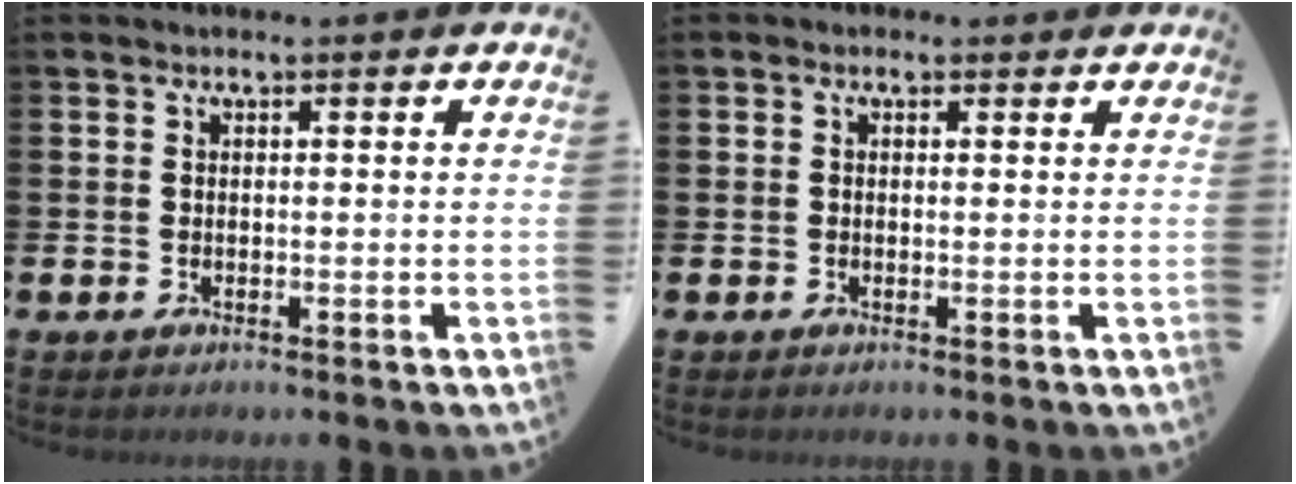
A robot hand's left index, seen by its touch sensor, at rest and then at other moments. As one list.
[{"total": 0.6, "force": [0.1, 0.5, 0.3], "torque": [0.000, 0.005, -0.002]}]